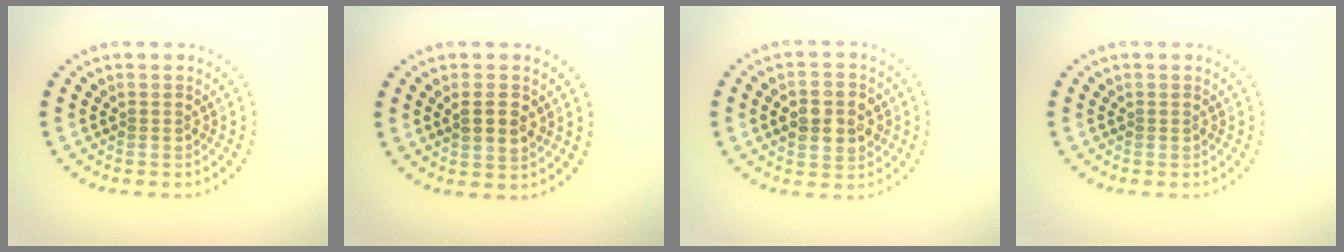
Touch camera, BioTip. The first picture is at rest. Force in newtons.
{"total": 2.6, "press": 2.5, "slide": 0.5}
{"total": 4.3, "press": 4.2, "slide": 0.5}
{"total": 0.0}